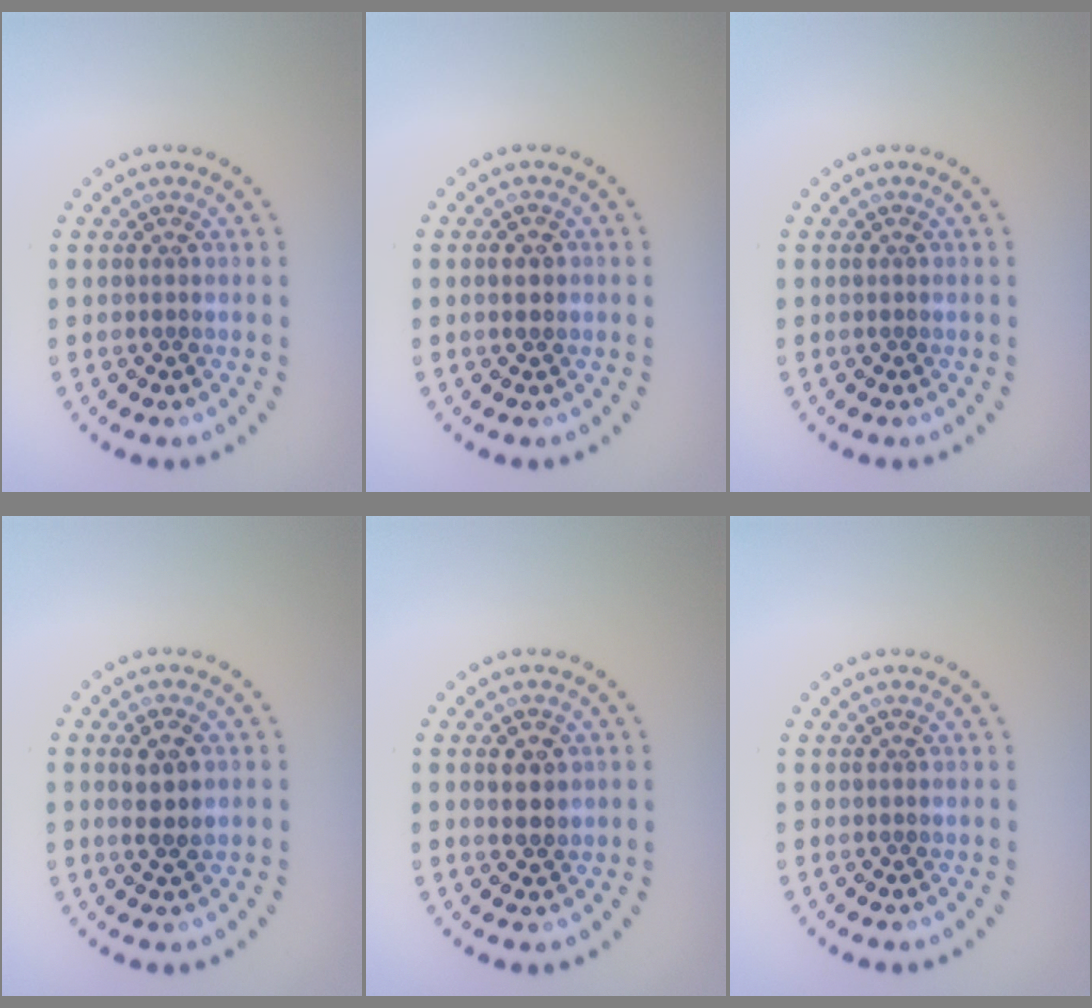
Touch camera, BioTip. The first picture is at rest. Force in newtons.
{"total": 1.6, "press": 1.6, "slide": 0.1}
{"total": 0.0}
{"total": 2.3, "press": 2.2, "slide": 0.7}
{"total": 2.4, "press": 2.3, "slide": 0.6}
{"total": 0.0}